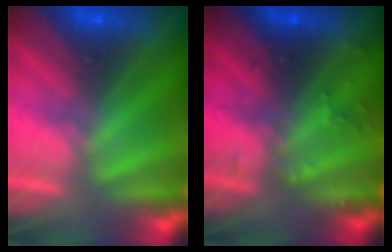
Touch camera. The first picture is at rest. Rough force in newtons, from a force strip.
{"total": 2.4}